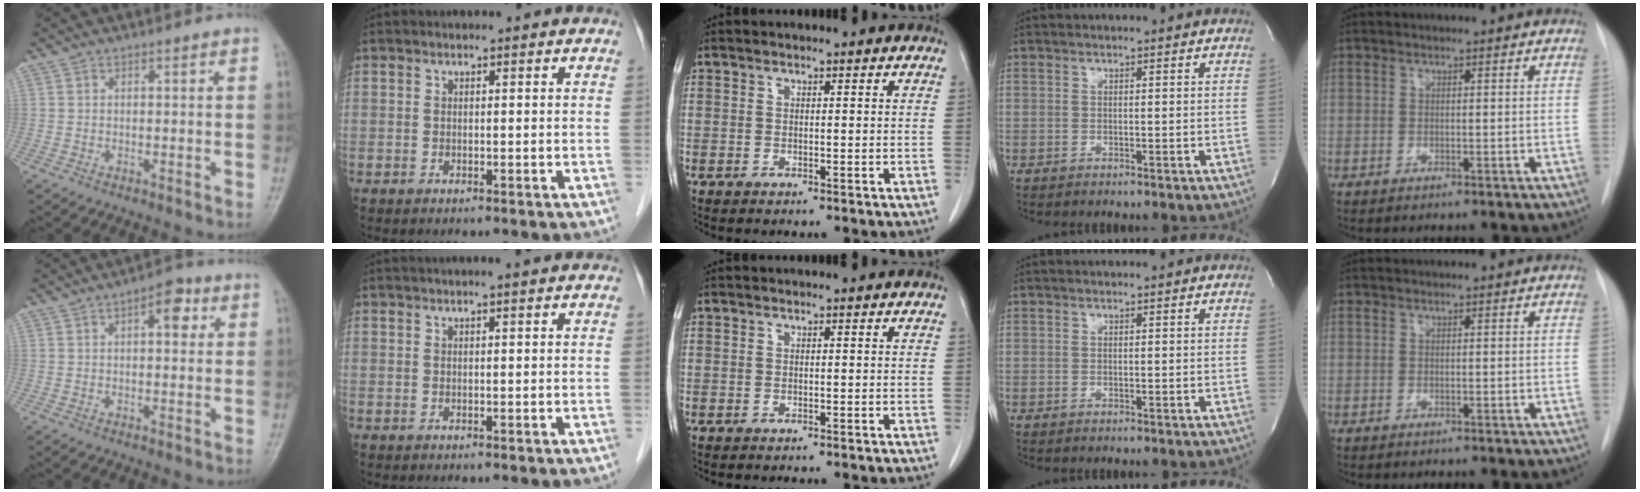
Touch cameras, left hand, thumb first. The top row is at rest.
{"thumb": {"total": 5.3, "force": [1.8, 2.5, 4.3], "torque": [-0.042, 0.003, 0.017]}, "index": {"total": 3.1, "force": [2.6, -0.2, 1.7], "torque": [-0.019, 0.019, 0.036]}}